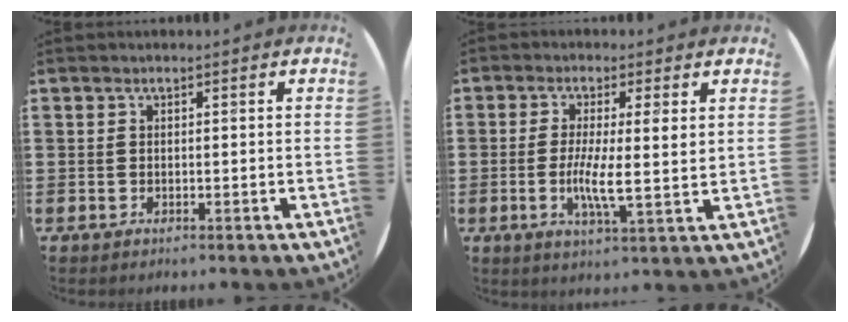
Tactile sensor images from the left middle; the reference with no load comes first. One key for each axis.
{"total": 5.1, "fx": 0.3, "fy": 0.6, "fz": 5.1, "tx": -0.093, "ty": -0.003, "tz": 0.002}